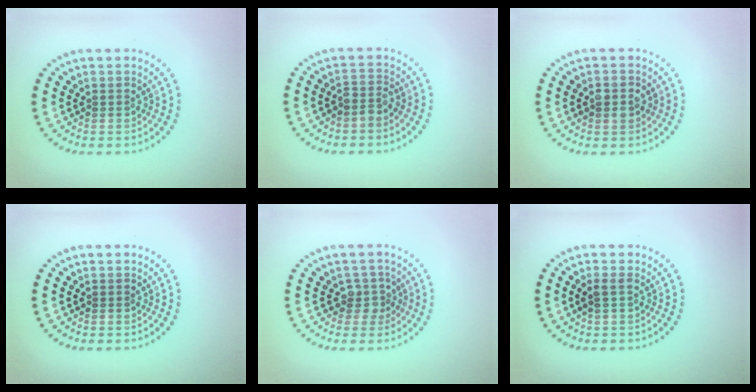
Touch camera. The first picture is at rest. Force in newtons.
{"total": 1.4, "press": 1.1, "slide": 0.9}
{"total": 2.0, "press": 2.0, "slide": 0.2}
{"total": 0.0}
{"total": 1.8, "press": 1.3, "slide": 1.3}
{"total": 1.1, "press": 1.0, "slide": 0.5}